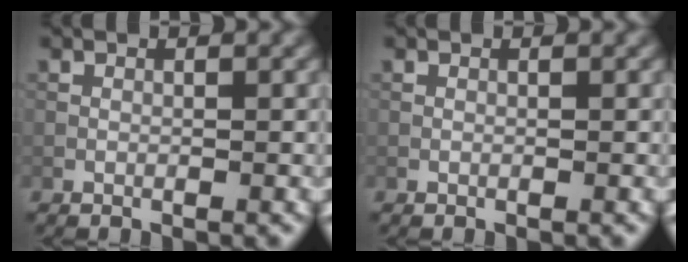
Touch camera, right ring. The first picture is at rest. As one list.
[{"total": 0.0}]